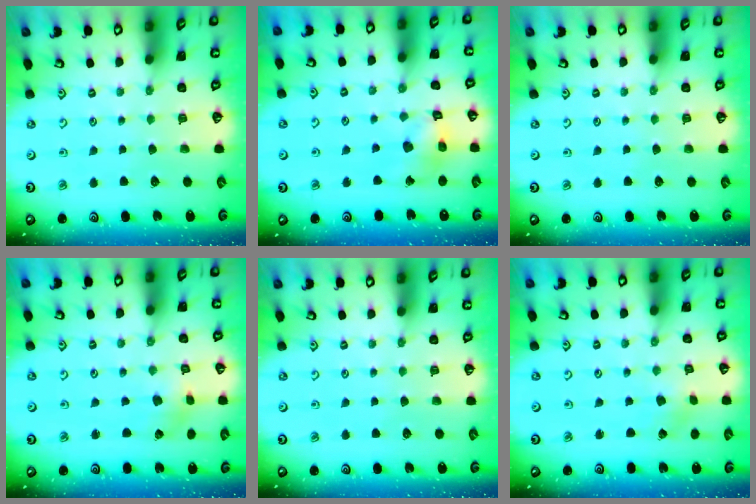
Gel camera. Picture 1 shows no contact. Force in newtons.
{"total": 10.1, "press": 10.0, "slide": 1.2}
{"total": 0.0}
{"total": 2.0, "press": 2.0, "slide": 0.2}
{"total": 0.0}
{"total": 0.8, "press": 0.7, "slide": 0.2}